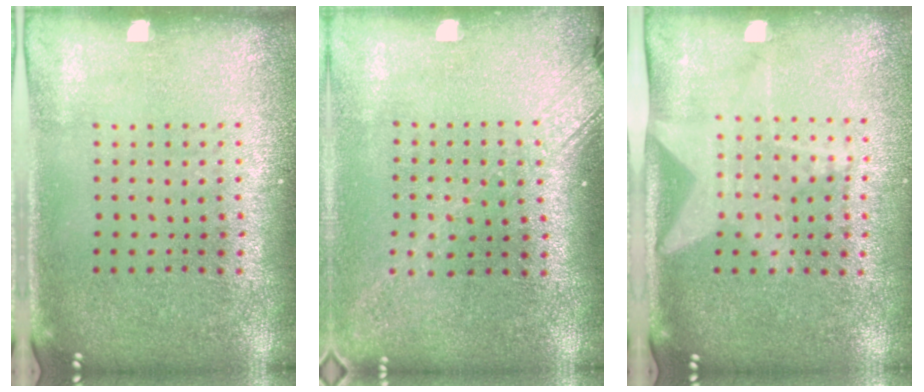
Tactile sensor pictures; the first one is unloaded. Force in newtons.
{"total": 2.1, "press": 1.6, "slide": 1.4}
{"total": 1.4, "press": 1.4, "slide": 0.3}